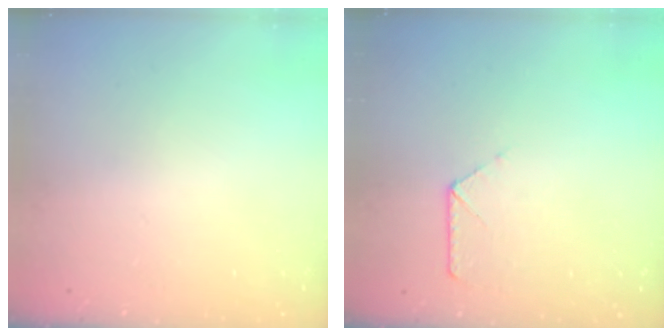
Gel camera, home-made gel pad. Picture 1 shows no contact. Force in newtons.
{"total": 7.8, "press": 7.7, "slide": 0.6}